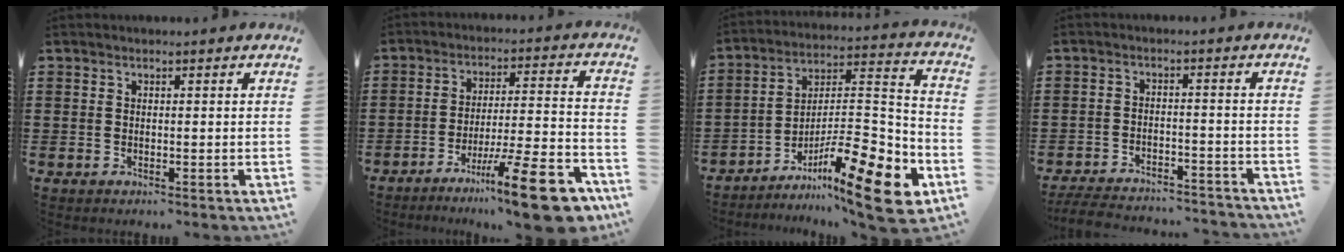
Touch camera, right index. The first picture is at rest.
{"total": 15.0, "force": [-10.1, 1.5, 11.0], "torque": [-0.154, 0.040, -0.167]}
{"total": 17.1, "force": [-10.4, 3.7, 13.0], "torque": [-0.188, 0.035, -0.173]}
{"total": 4.9, "force": [-4.7, 0.4, 1.1], "torque": [-0.029, -0.001, -0.096]}